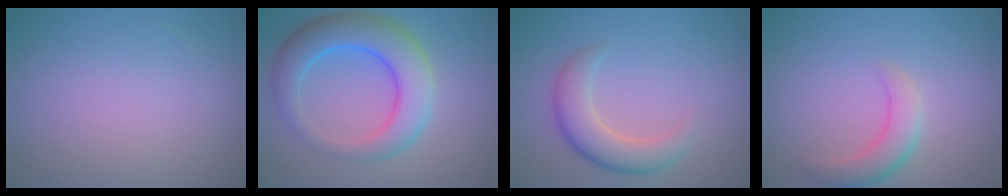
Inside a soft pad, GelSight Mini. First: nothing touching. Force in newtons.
{"total": 7.6, "press": 7.6, "slide": 0.1}
{"total": 4.1, "press": 4.1, "slide": 0.4}
{"total": 3.1, "press": 3.1, "slide": 0.2}